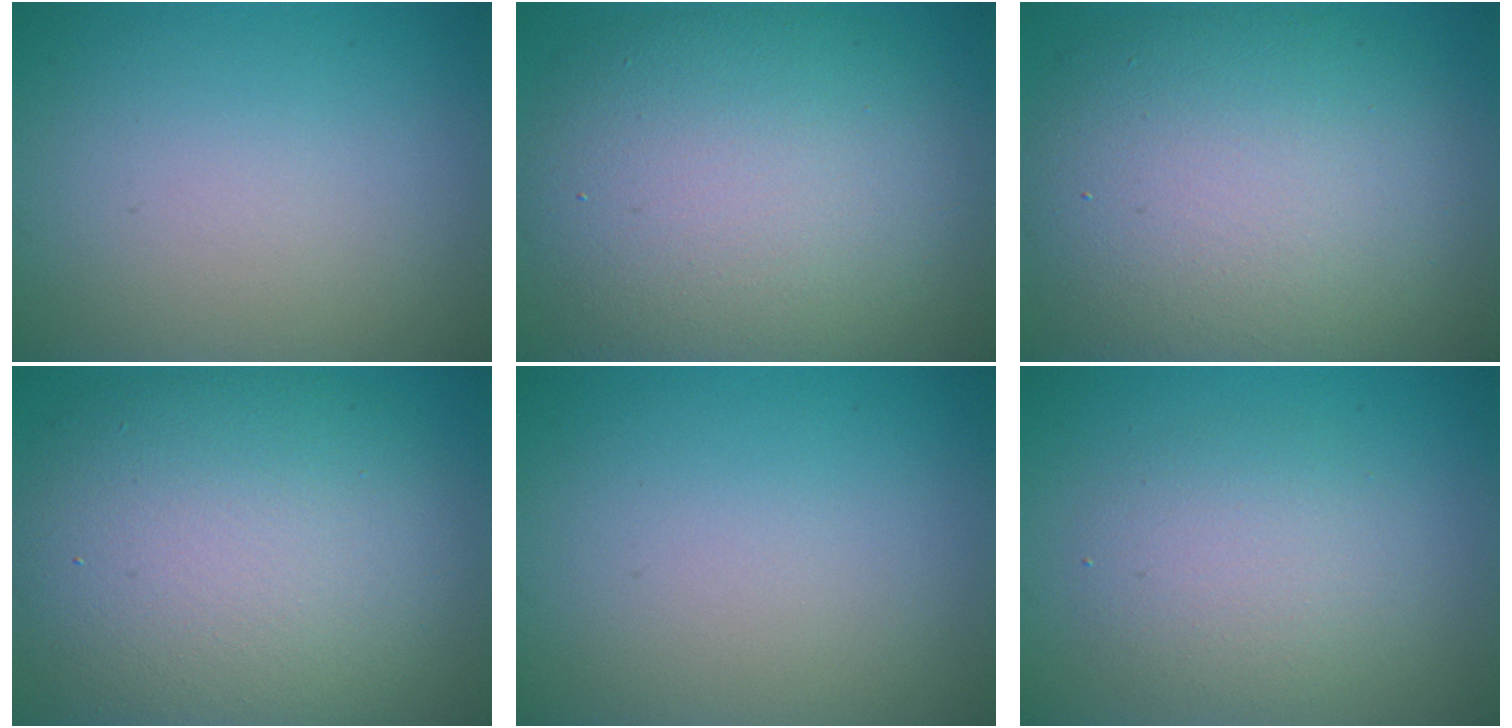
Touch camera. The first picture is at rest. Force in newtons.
{"total": 11.0, "press": 11.0, "slide": 0.8}
{"total": 11.6, "press": 11.5, "slide": 1.2}
{"total": 11.7, "press": 11.7, "slide": 0.8}
{"total": 0.0}
{"total": 3.6, "press": 3.6, "slide": 0.1}